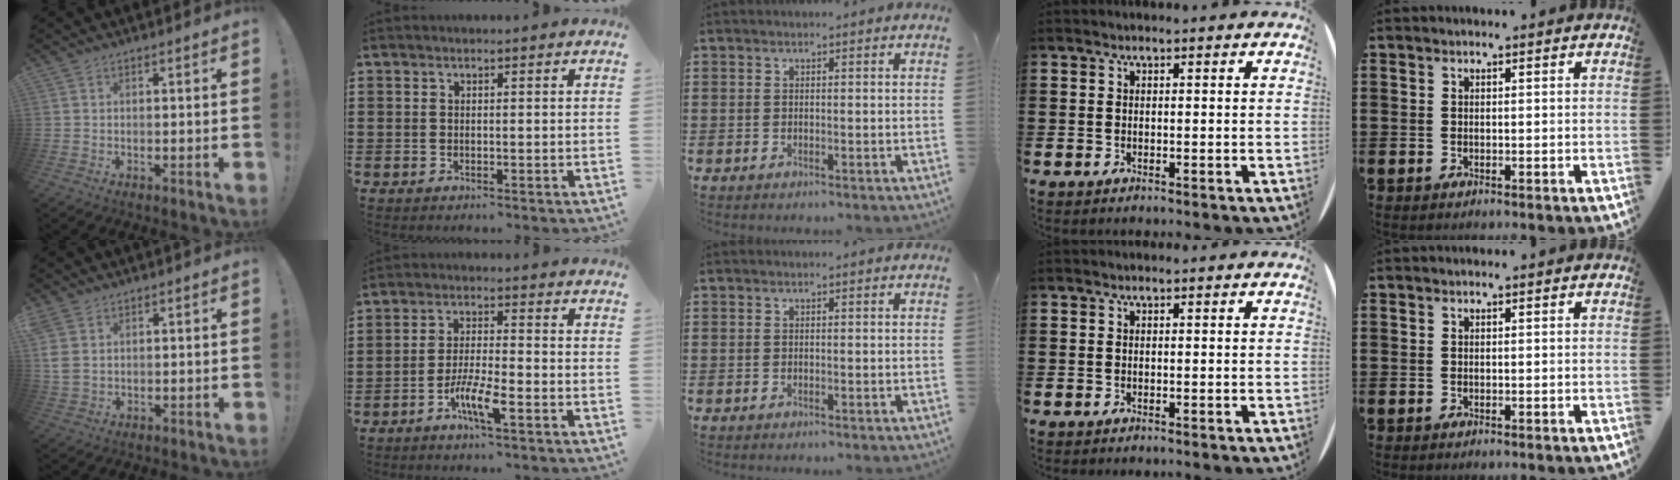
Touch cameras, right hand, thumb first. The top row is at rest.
{"thumb": {"total": 5.2, "force": [2.3, 3.5, 3.2], "torque": [-0.067, -0.007, 0.045]}, "index": {"total": 5.9, "force": [-3.2, 0.7, 4.9], "torque": [-0.108, -0.009, -0.063]}}